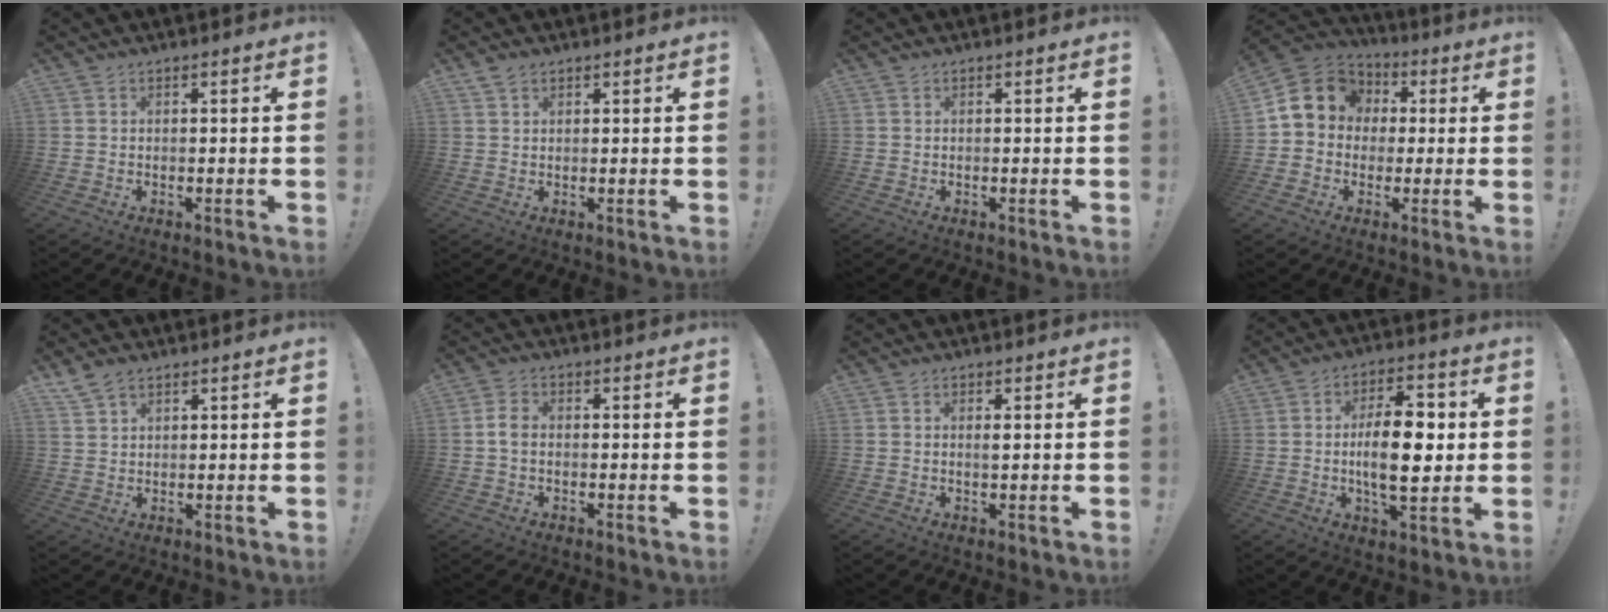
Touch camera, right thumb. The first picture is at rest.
{"total": 2.0, "force": [1.5, 1.1, 0.8], "torque": [-0.016, -0.003, 0.029]}
{"total": 0.0}
{"total": 12.0, "force": [2.1, 10.4, 5.5], "torque": [-0.081, 0.003, 0.047]}
{"total": 4.4, "force": [3.3, 2.2, 1.9], "torque": [-0.042, -0.012, 0.066]}
{"total": 3.8, "force": [-0.5, 2.5, 2.8], "torque": [-0.062, 0.013, -0.007]}
{"total": 0.9, "force": [0.3, 0.0, 0.8], "torque": [-0.002, -0.007, 0.001]}
{"total": 15.3, "force": [-0.3, 7.0, 13.6], "torque": [-0.220, -0.002, -0.015]}